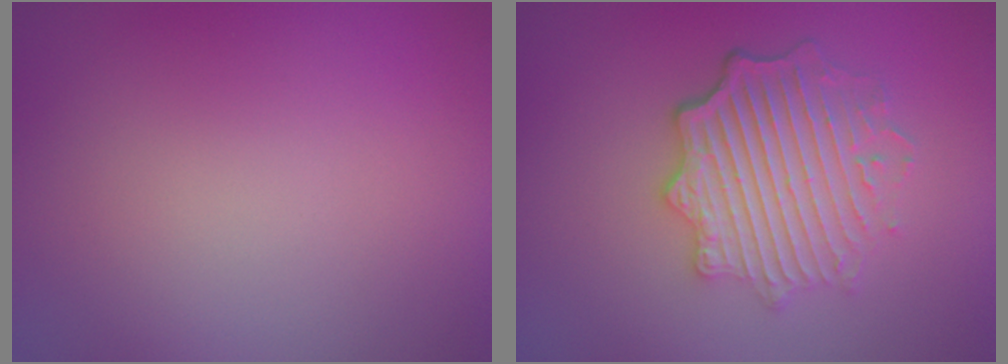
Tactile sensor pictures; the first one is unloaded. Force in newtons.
{"total": 5.7, "press": 4.4, "slide": 3.5}